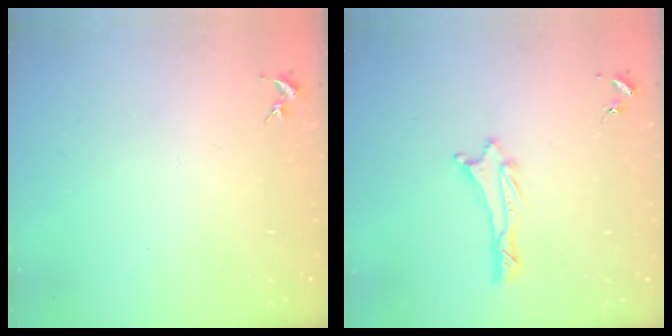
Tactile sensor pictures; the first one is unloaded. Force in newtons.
{"total": 1.0, "press": 1.0, "slide": 0.2}